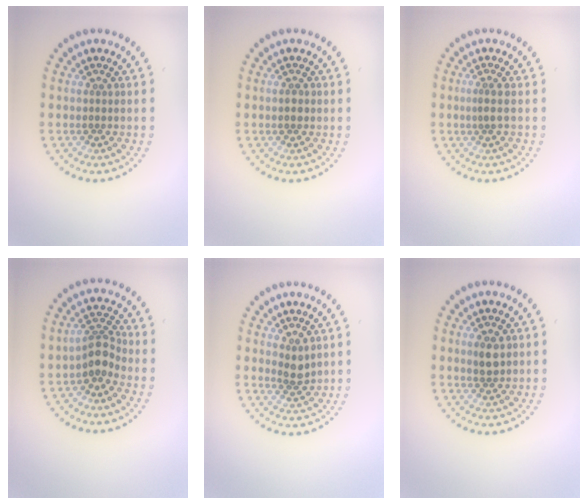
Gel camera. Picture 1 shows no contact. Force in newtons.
{"total": 1.2, "press": 1.2, "slide": 0.1}
{"total": 1.1, "press": 0.6, "slide": 0.9}
{"total": 2.7, "press": 2.0, "slide": 1.7}
{"total": 1.7, "press": 1.4, "slide": 1.0}
{"total": 1.6, "press": 1.6, "slide": 0.4}